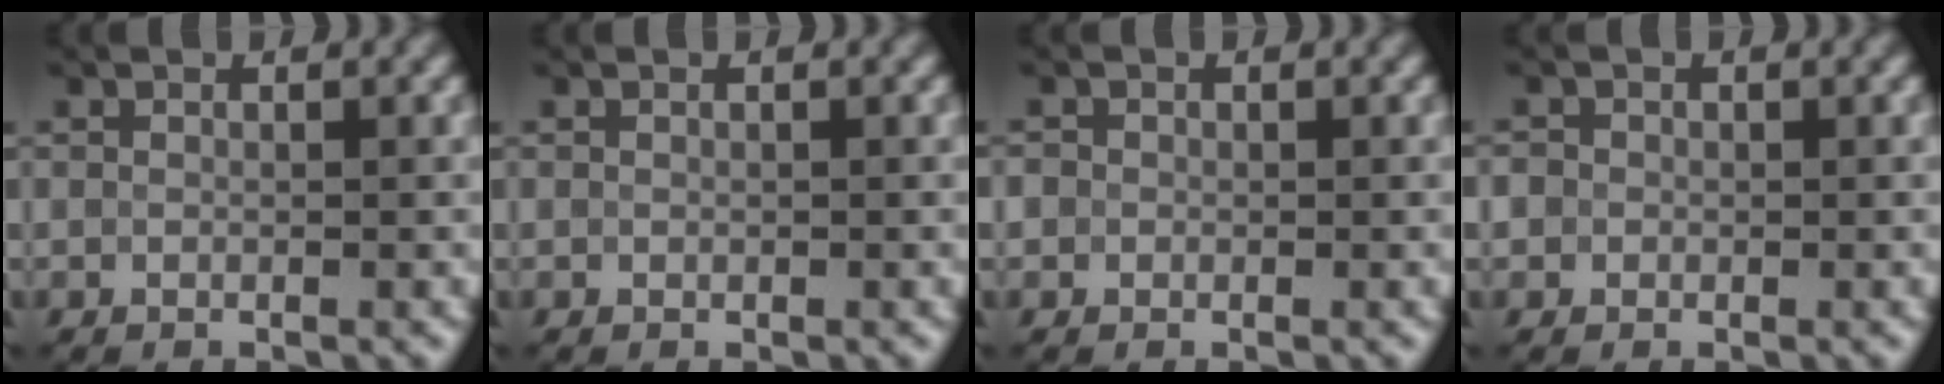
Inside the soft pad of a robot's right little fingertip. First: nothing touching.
{"total": 0.0}
{"total": 0.7, "force": [0.0, 0.7, -0.1], "torque": [0.009, -0.001, -0.002]}
{"total": 1.1, "force": [0.0, 1.1, 0.0], "torque": [0.006, 0.000, 0.000]}